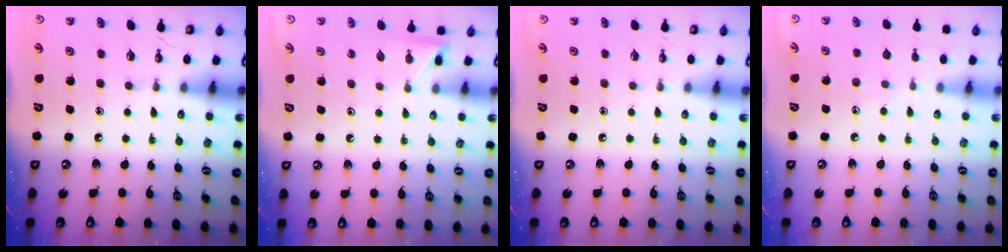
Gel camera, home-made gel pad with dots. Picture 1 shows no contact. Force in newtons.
{"total": 4.3, "press": 4.3, "slide": 0.5}
{"total": 0.0}
{"total": 4.8, "press": 4.8, "slide": 0.5}